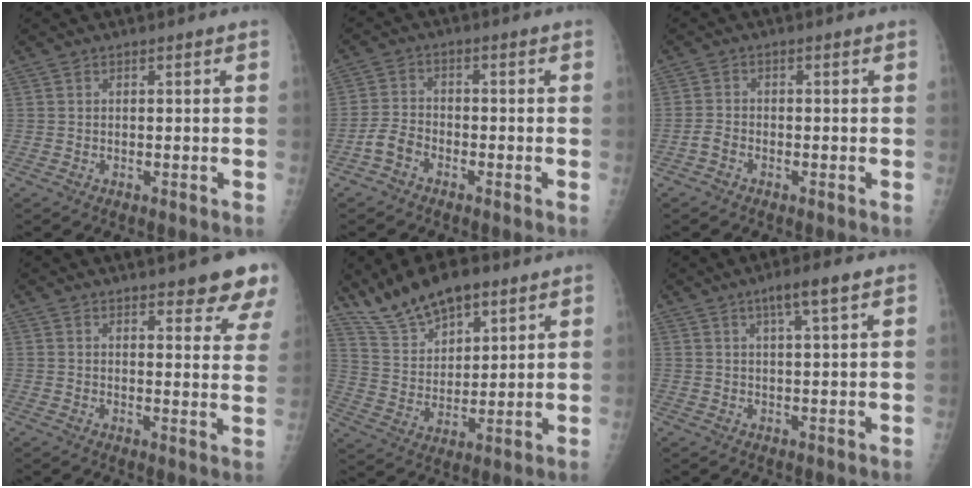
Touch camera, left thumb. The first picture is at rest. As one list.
[{"total": 4.1, "force": [-2.4, 2.6, 2.1], "torque": [-0.039, 0.017, -0.051]}, {"total": 1.9, "force": [-1.1, 1.1, 1.0], "torque": [-0.023, 0.009, -0.024]}, {"total": 12.7, "force": [10.2, 3.0, 6.9], "torque": [-0.049, -0.048, 0.109]}, {"total": 13.5, "force": [9.8, 5.8, 7.2], "torque": [-0.106, -0.040, 0.188]}, {"total": 5.2, "force": [3.0, 0.4, 4.3], "torque": [-0.074, -0.004, 0.051]}]